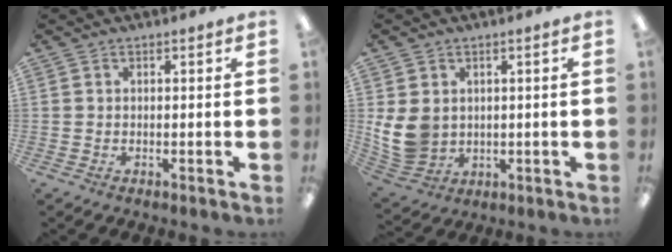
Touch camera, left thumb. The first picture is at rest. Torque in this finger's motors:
{"motor_torque": [0.00, 0.35, 0.42, -0.42, 0.04]}